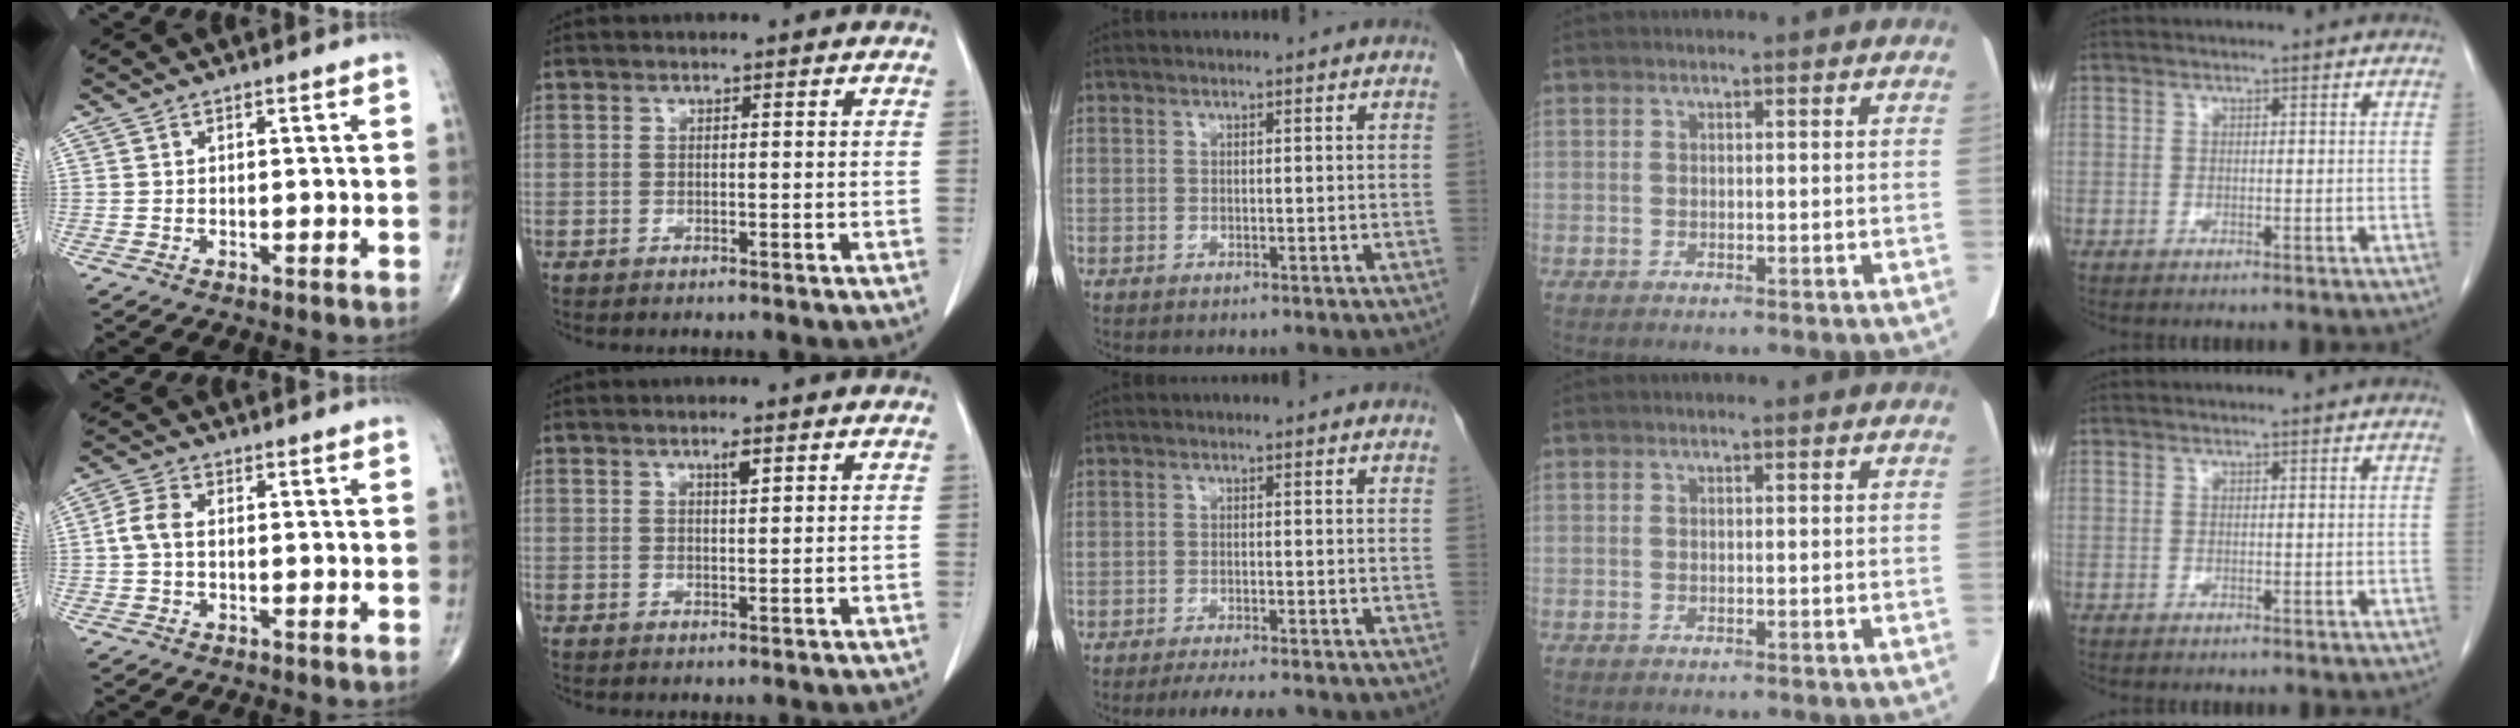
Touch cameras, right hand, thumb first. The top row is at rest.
{"thumb": {"total": 3.9, "force": [-0.2, 2.4, 3.1], "torque": [-0.066, 0.010, -0.010]}, "index": {"total": 1.4, "force": [0.9, 0.2, 1.1], "torque": [-0.022, -0.003, 0.015]}, "middle": {"total": 5.0, "force": [-4.2, 0.3, 2.7], "torque": [-0.037, -0.009, -0.062]}}